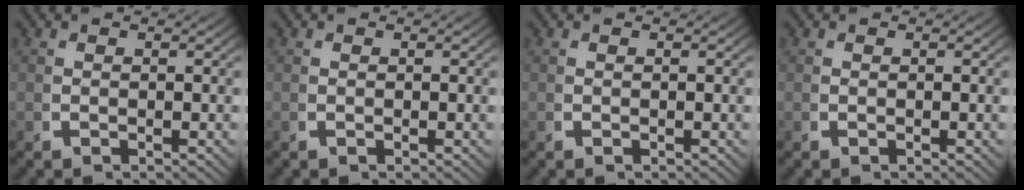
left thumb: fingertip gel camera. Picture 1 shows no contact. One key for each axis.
{"total": 0.0}
{"total": 0.0}
{"total": 0.0}